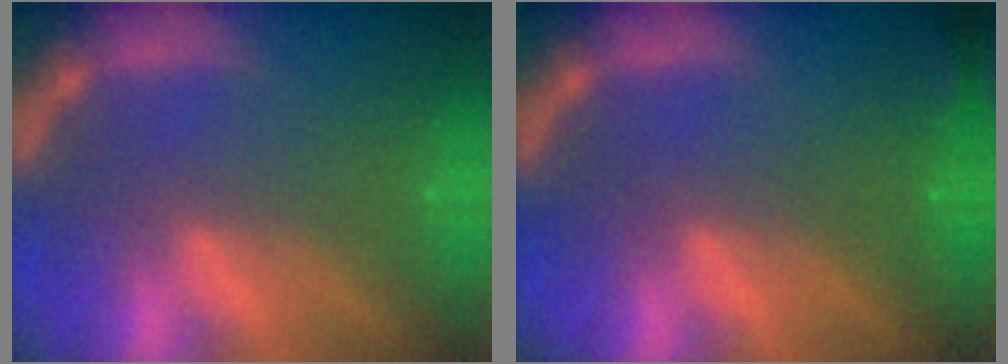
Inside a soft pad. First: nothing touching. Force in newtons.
{"total": 1.4}